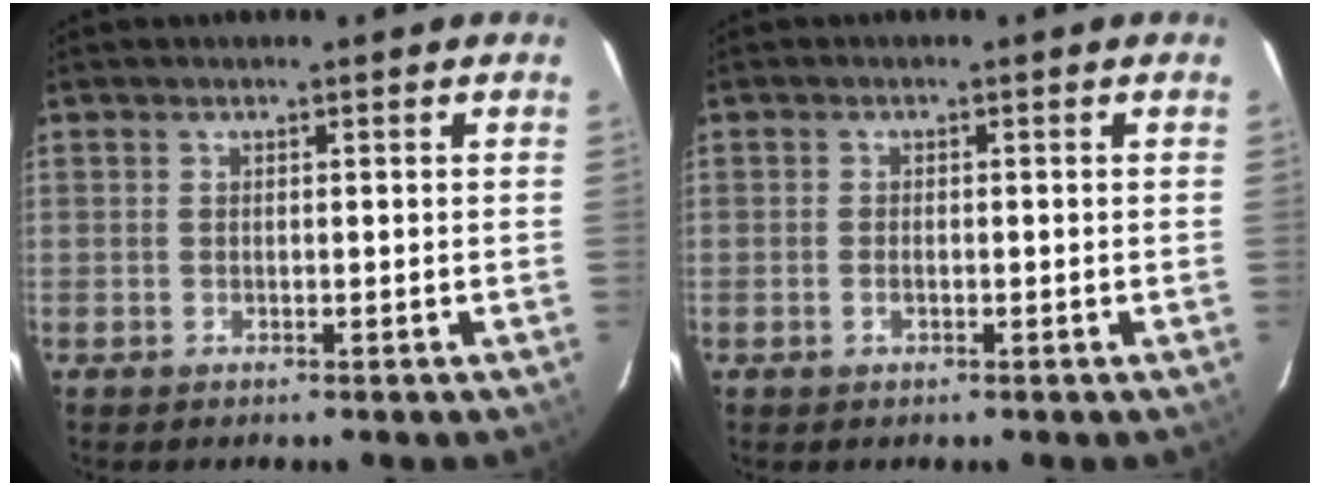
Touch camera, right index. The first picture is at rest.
{"total": 1.4, "force": [-0.5, 0.8, 1.0], "torque": [-0.021, 0.001, -0.010]}